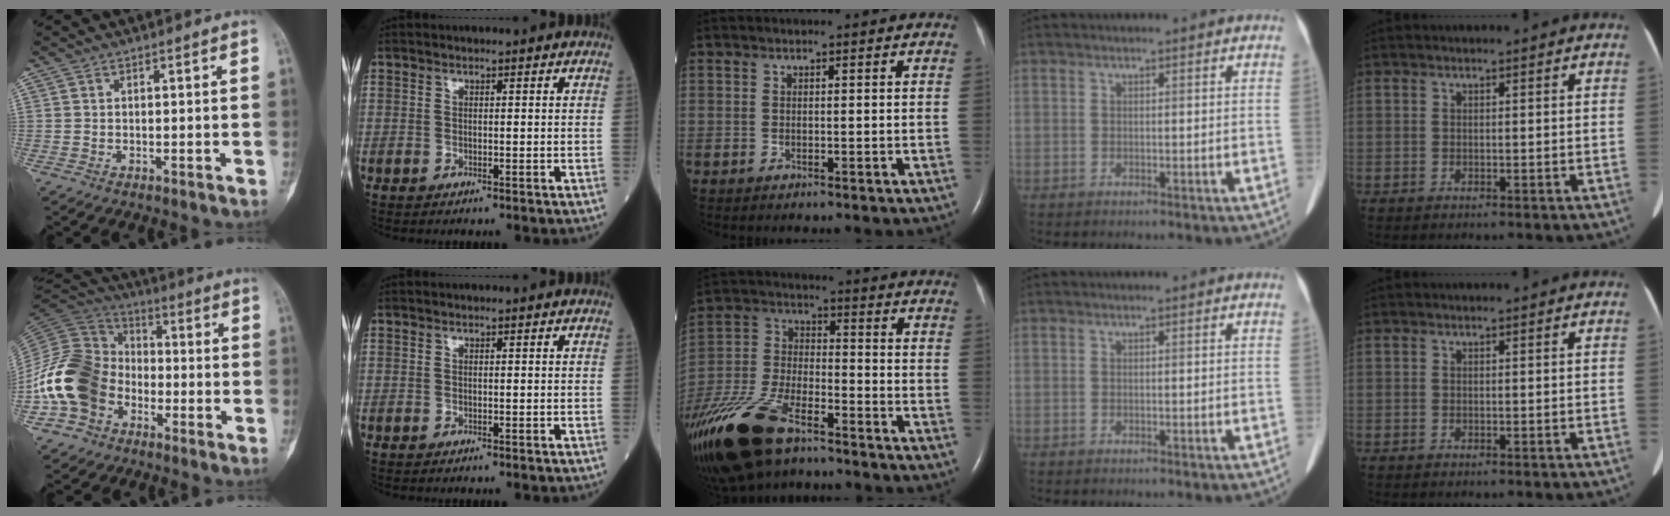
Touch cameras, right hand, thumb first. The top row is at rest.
{"thumb": {"total": 16.8, "force": [-5.6, 12.9, 9.0], "torque": [-0.169, 0.060, -0.116]}, "middle": {"total": 21.7, "force": [-14.9, 8.5, 13.3], "torque": [-0.355, -0.034, -0.279]}}